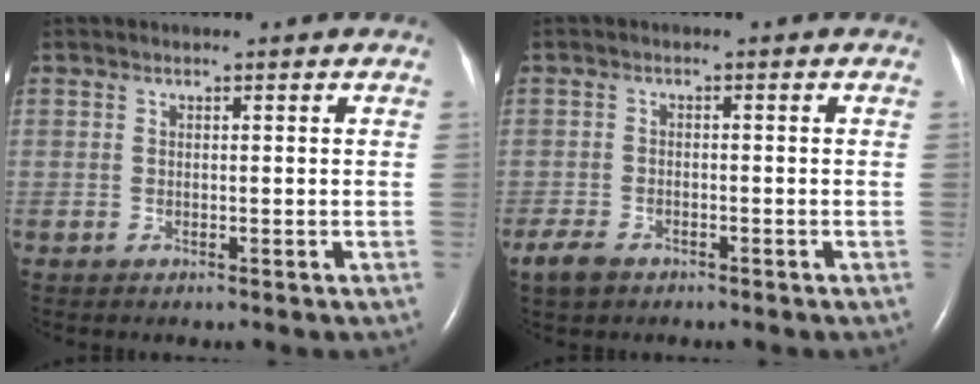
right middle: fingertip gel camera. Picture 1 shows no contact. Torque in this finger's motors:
{"motor_torque": [0.52, -0.42, 0.01, 0.04]}